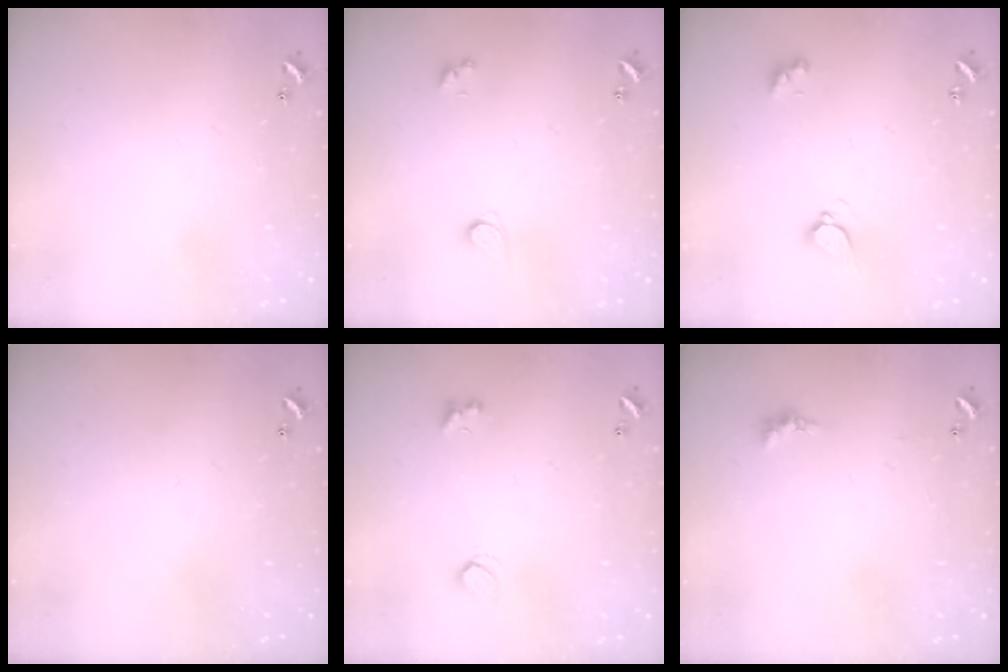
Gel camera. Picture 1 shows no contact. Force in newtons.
{"total": 2.6, "press": 2.6, "slide": 0.3}
{"total": 3.4, "press": 3.4, "slide": 0.3}
{"total": 0.0}
{"total": 2.3, "press": 1.9, "slide": 1.1}
{"total": 0.6, "press": 0.4, "slide": 0.5}